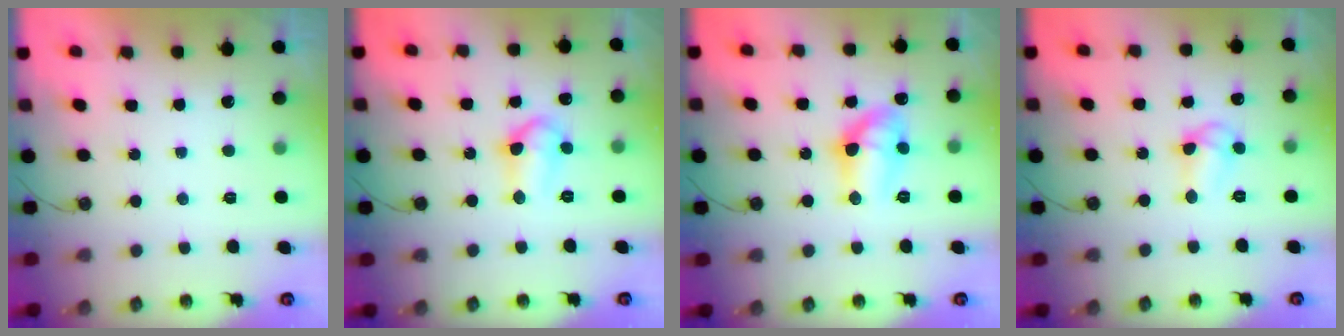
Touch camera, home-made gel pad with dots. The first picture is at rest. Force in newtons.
{"total": 9.1, "press": 9.0, "slide": 0.9}
{"total": 12.0, "press": 12.0, "slide": 1.0}
{"total": 7.0, "press": 7.0, "slide": 0.6}